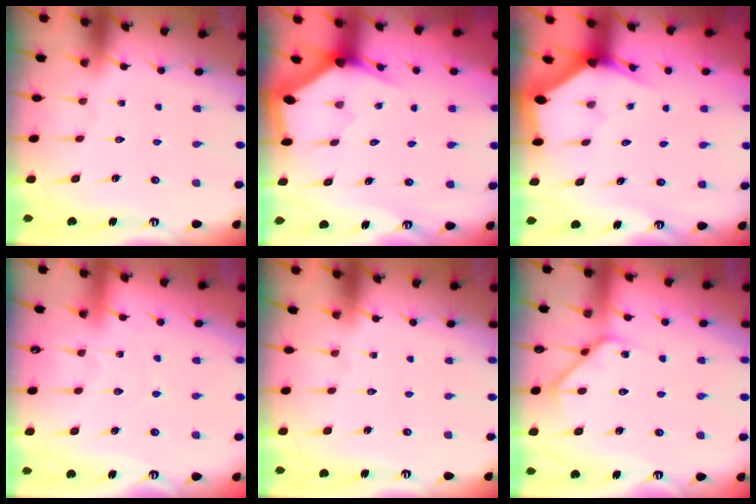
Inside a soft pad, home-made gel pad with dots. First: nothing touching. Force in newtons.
{"total": 3.0, "press": 3.0, "slide": 0.1}
{"total": 2.9, "press": 2.9, "slide": 0.0}
{"total": 3.6, "press": 3.5, "slide": 0.4}
{"total": 0.0}
{"total": 4.8, "press": 4.7, "slide": 0.7}